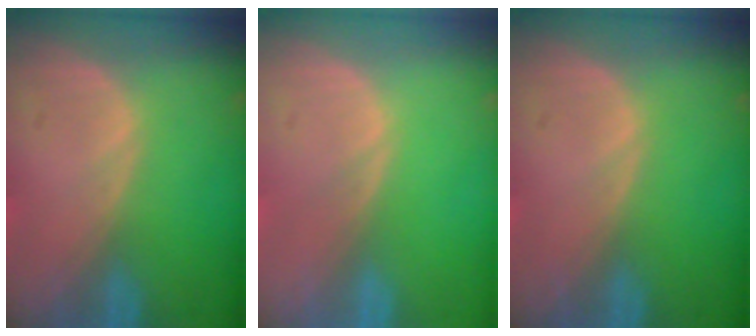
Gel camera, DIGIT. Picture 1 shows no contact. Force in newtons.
{"total": 0.0}
{"total": 0.0}